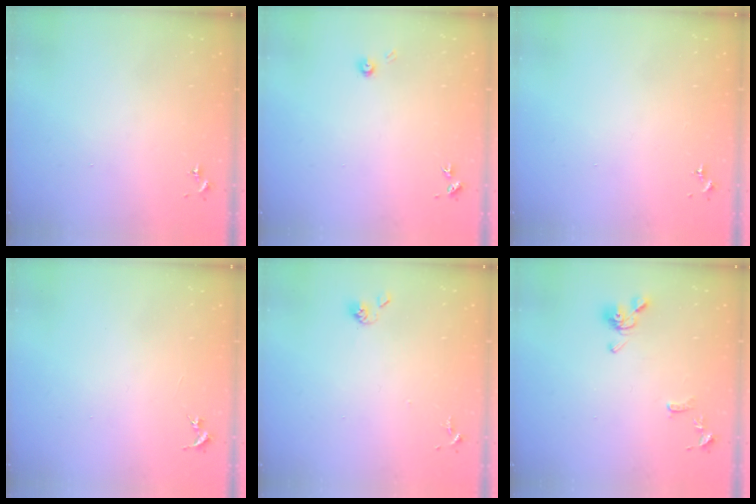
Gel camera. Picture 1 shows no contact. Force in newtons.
{"total": 3.3, "press": 3.3, "slide": 0.2}
{"total": 0.0}
{"total": 0.0}
{"total": 5.5, "press": 5.4, "slide": 0.9}
{"total": 10.1, "press": 10.1, "slide": 1.2}